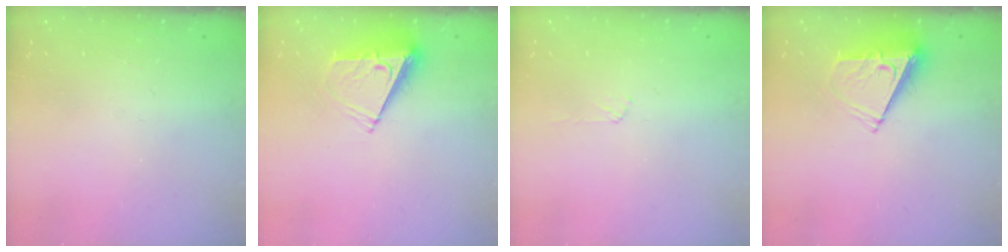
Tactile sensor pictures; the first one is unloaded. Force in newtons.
{"total": 8.1, "press": 8.1, "slide": 0.5}
{"total": 3.2, "press": 3.2, "slide": 0.4}
{"total": 8.1, "press": 8.1, "slide": 0.5}